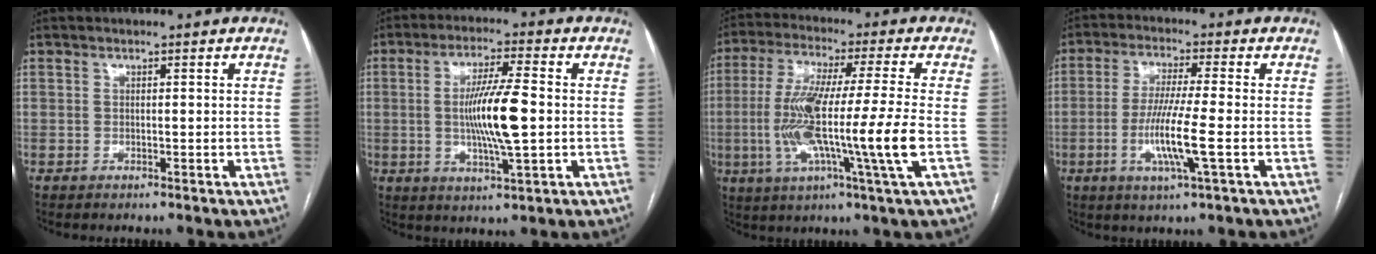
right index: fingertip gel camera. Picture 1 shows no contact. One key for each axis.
{"total": 10.1, "fx": -0.3, "fy": 0.6, "fz": 10.0, "tx": -0.190, "ty": -0.006, "tz": -0.009}
{"total": 16.1, "fx": -2.6, "fy": -1.0, "fz": 15.8, "tx": -0.308, "ty": -0.015, "tz": -0.059}
{"total": 8.8, "fx": -2.2, "fy": -0.5, "fz": 8.5, "tx": -0.172, "ty": -0.015, "tz": -0.045}